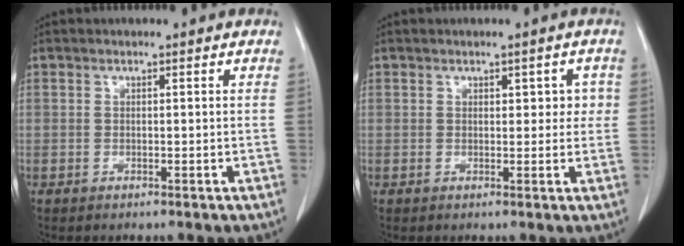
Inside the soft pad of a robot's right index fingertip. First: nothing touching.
{"total": 3.0, "force": [0.7, 1.8, 2.3], "torque": [-0.021, 0.010, 0.009]}